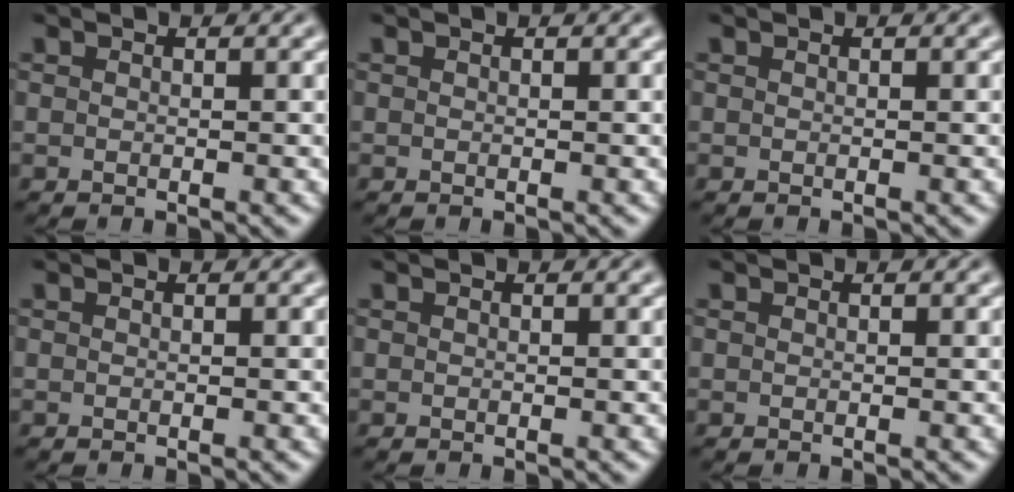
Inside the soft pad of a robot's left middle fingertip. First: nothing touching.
{"total": 0.0}
{"total": 0.0}
{"total": 0.0}
{"total": 0.0}
{"total": 0.0}